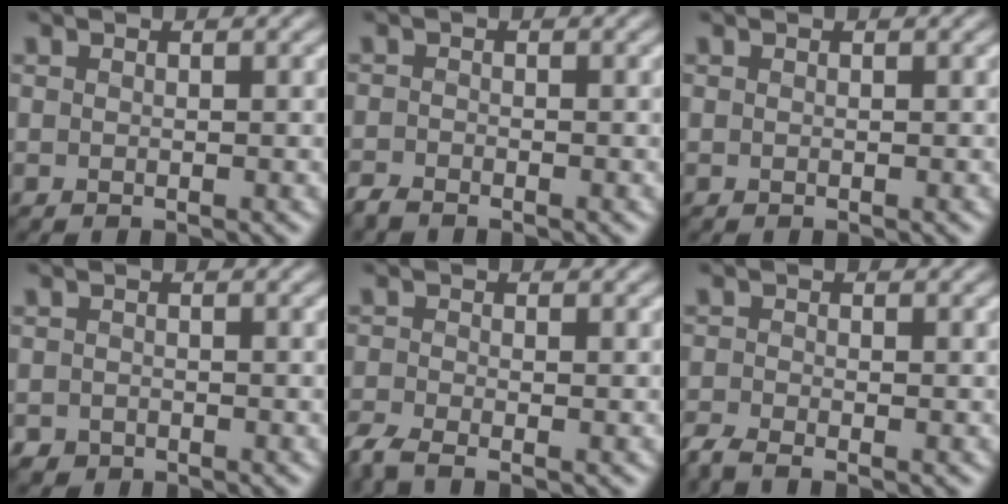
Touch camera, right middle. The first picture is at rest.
{"total": 1.7, "force": [-1.5, 0.6, 0.6], "torque": [-0.020, -0.003, -0.036]}
{"total": 0.0}
{"total": 0.9, "force": [-0.6, 0.5, -0.3], "torque": [0.009, -0.001, -0.012]}
{"total": 3.6, "force": [-2.6, 1.3, 2.1], "torque": [-0.059, -0.007, -0.064]}
{"total": 3.1, "force": [-2.4, 1.1, 1.6], "torque": [-0.045, -0.006, -0.058]}